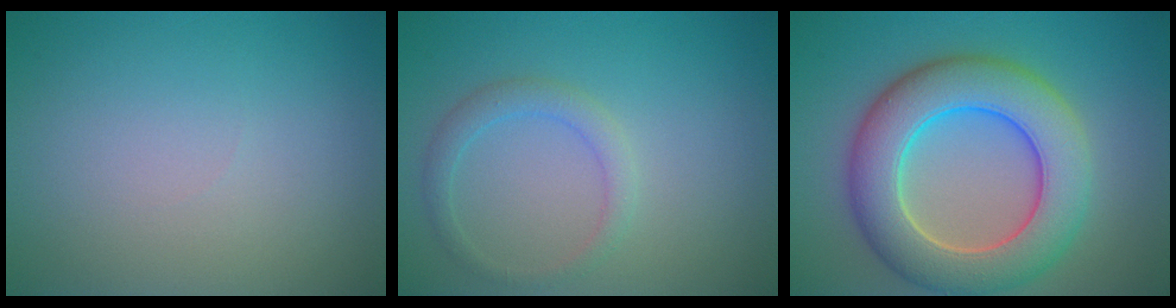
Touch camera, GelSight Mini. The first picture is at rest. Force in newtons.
{"total": 2.0, "press": 2.0, "slide": 0.1}
{"total": 9.3, "press": 9.2, "slide": 0.7}